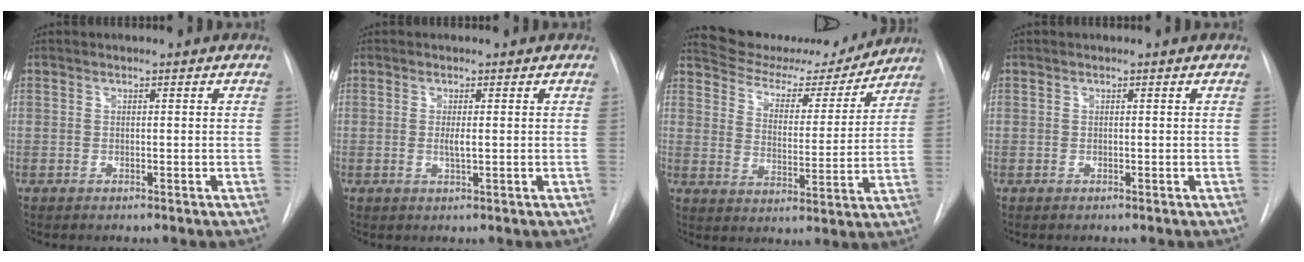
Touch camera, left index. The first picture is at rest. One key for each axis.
{"total": 1.4, "fx": 0.1, "fy": 0.1, "fz": 1.4, "tx": -0.030, "ty": -0.003, "tz": 0.001}
{"total": 16.2, "fx": 15.4, "fy": 3.8, "fz": 3.6, "tx": -0.047, "ty": -0.011, "tz": 0.217}
{"total": 0.0}